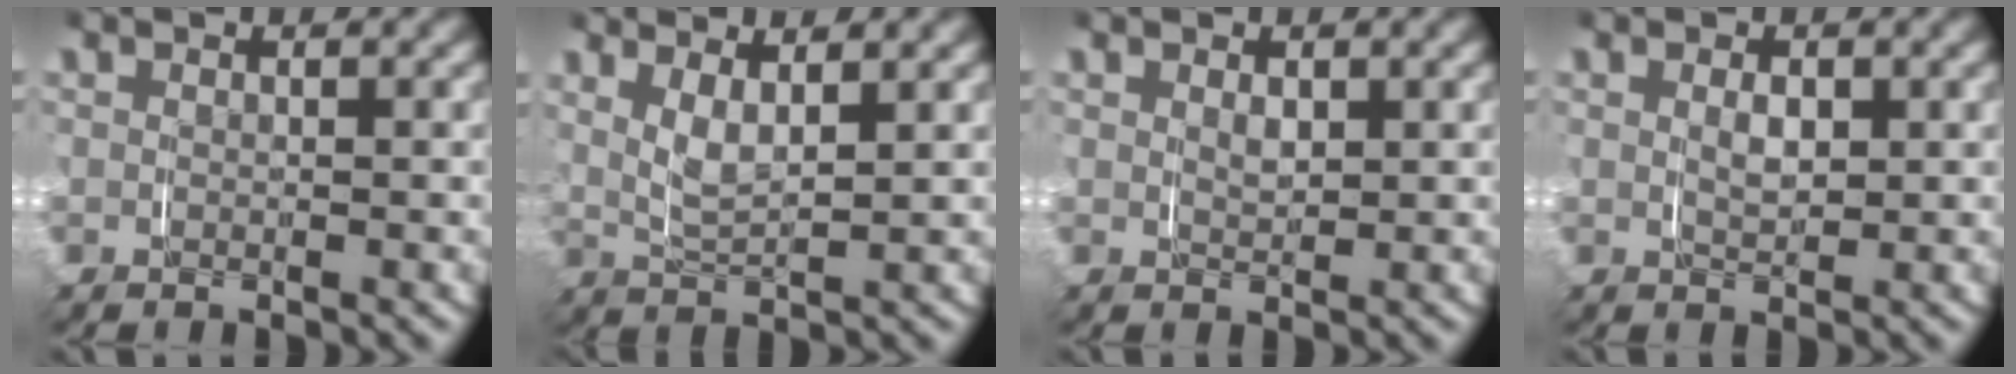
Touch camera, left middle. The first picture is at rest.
{"total": 4.0, "force": [1.7, 1.9, 3.1], "torque": [-0.066, -0.008, 0.034]}
{"total": 1.2, "force": [0.7, 0.5, 0.8], "torque": [-0.014, -0.009, 0.018]}
{"total": 1.8, "force": [0.5, 0.9, 1.4], "torque": [-0.026, -0.009, 0.015]}